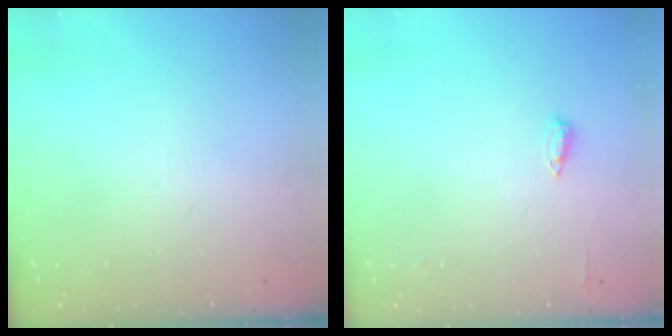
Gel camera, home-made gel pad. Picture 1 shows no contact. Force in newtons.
{"total": 4.5, "press": 4.4, "slide": 1.0}